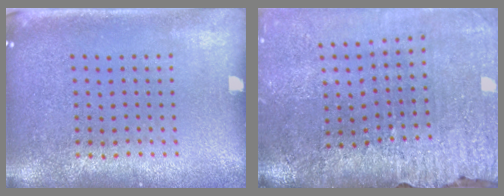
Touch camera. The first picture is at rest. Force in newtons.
{"total": 4.0, "press": 3.4, "slide": 2.1}